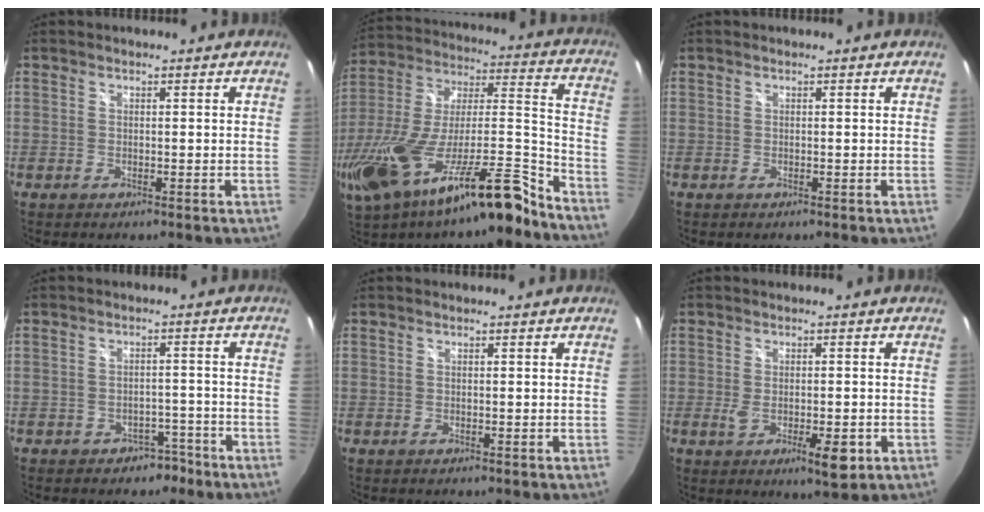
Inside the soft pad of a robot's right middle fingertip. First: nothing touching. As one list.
[{"total": 30.5, "force": [-20.5, 6.4, 21.6], "torque": [-0.380, -0.057, -0.336]}, {"total": 0.0}, {"total": 3.1, "force": [-2.5, 1.8, 0.5], "torque": [-0.006, 0.017, -0.028]}, {"total": 0.0}, {"total": 6.4, "force": [-2.0, 2.2, 5.7], "torque": [-0.098, -0.015, -0.029]}]